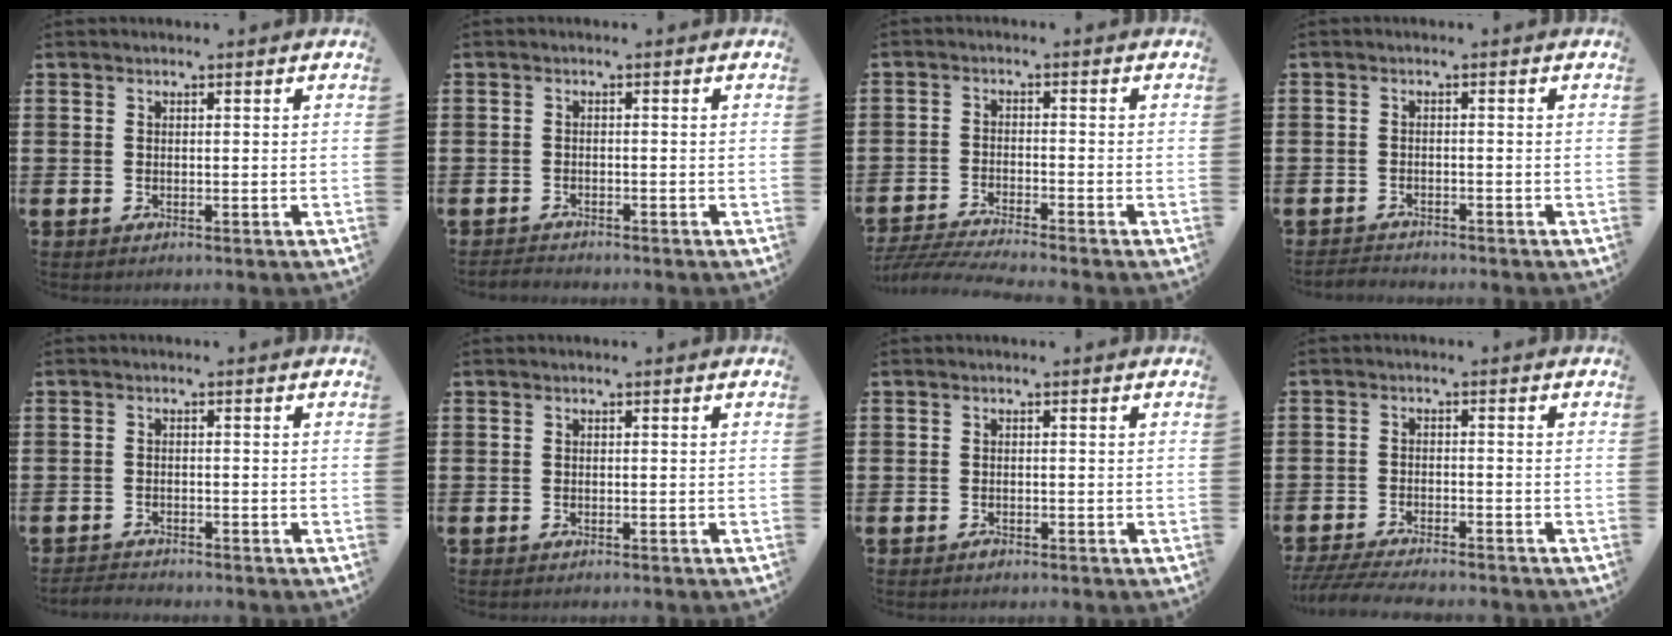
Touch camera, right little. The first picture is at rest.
{"total": 1.0, "force": [-1.0, 0.1, 0.0], "torque": [-0.003, 0.000, -0.021]}
{"total": 3.4, "force": [-3.2, -0.1, 1.2], "torque": [-0.025, -0.008, -0.064]}
{"total": 1.2, "force": [-1.2, 0.1, -0.1], "torque": [-0.002, 0.003, -0.027]}
{"total": 1.3, "force": [-1.3, 0.0, -0.1], "torque": [-0.002, 0.003, -0.028]}
{"total": 0.0}
{"total": 0.6, "force": [-0.5, 0.3, 0.1], "torque": [0.004, -0.004, -0.013]}
{"total": 3.4, "force": [-3.3, 0.1, 0.9], "torque": [-0.021, -0.004, -0.067]}